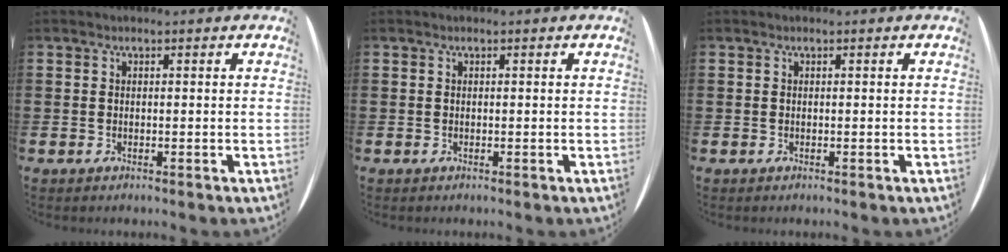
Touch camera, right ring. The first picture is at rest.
{"total": 0.0}
{"total": 0.0}